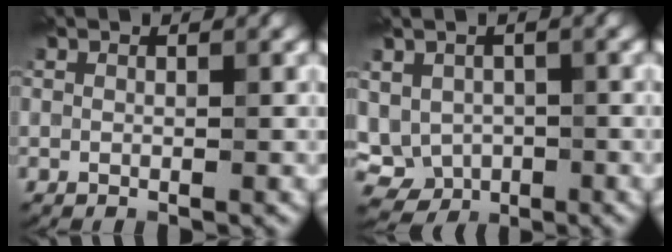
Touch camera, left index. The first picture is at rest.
{"total": 6.5, "force": [-0.4, 5.4, 3.5], "torque": [-0.057, 0.002, -0.005]}